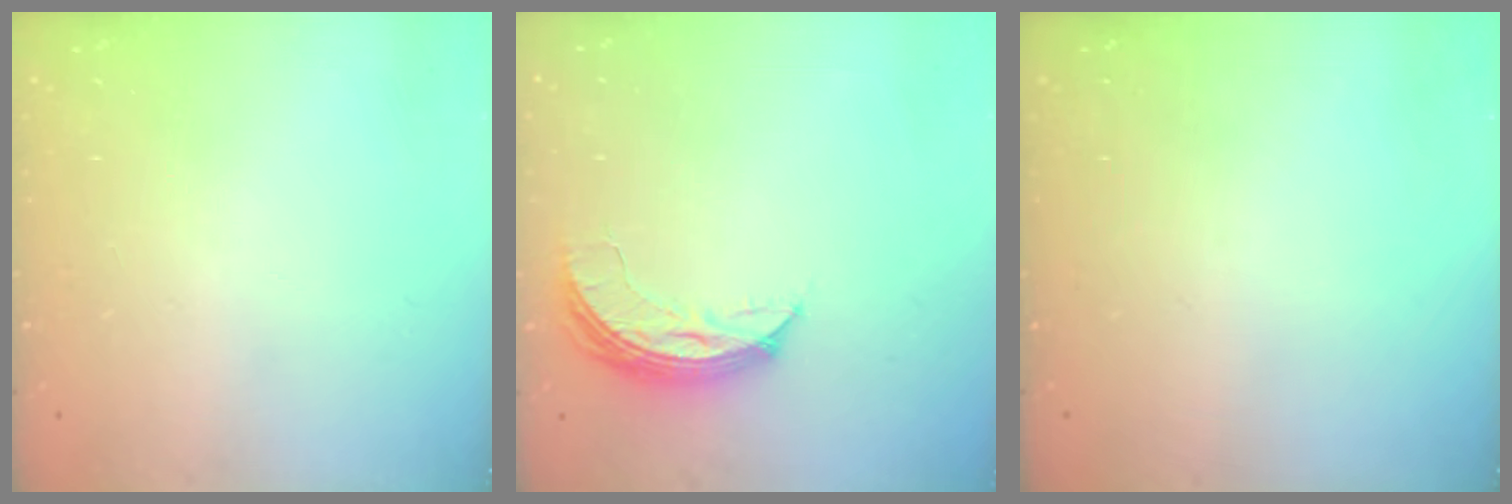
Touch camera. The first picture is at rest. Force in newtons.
{"total": 8.2, "press": 8.2, "slide": 0.1}
{"total": 0.0}